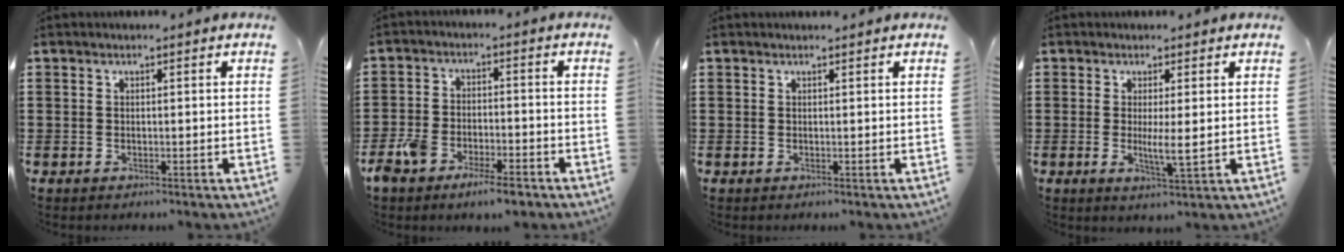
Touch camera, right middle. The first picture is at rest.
{"total": 6.3, "force": [-5.0, 1.9, 3.2], "torque": [-0.083, -0.002, -0.102]}
{"total": 0.0}
{"total": 3.4, "force": [0.2, 0.4, 3.3], "torque": [-0.047, -0.013, 0.002]}